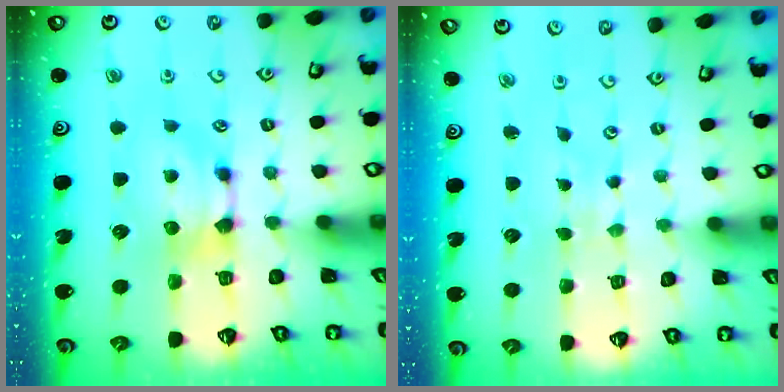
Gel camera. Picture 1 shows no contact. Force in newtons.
{"total": 5.1, "press": 5.1, "slide": 0.3}